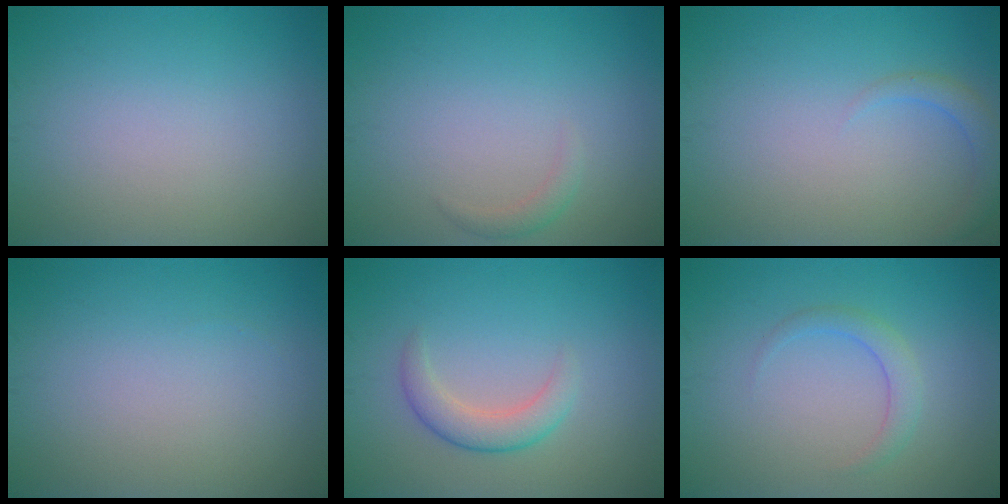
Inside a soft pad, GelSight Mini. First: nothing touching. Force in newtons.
{"total": 1.0, "press": 1.0, "slide": 0.0}
{"total": 1.6, "press": 1.6, "slide": 0.2}
{"total": 0.0}
{"total": 2.8, "press": 2.8, "slide": 0.2}
{"total": 1.8, "press": 1.8, "slide": 0.1}